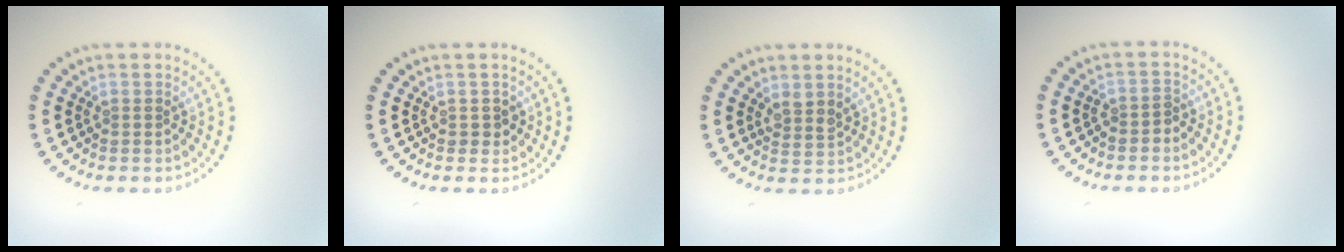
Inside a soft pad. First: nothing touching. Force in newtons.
{"total": 0.8, "press": 0.8, "slide": 0.2}
{"total": 1.3, "press": 1.1, "slide": 0.8}
{"total": 1.2, "press": 1.1, "slide": 0.6}